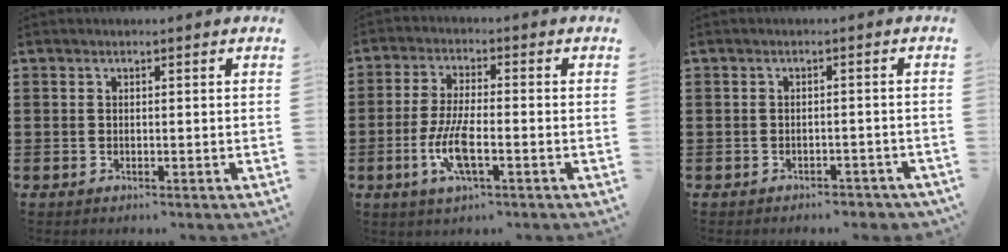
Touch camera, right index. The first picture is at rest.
{"total": 6.9, "force": [-2.3, 1.8, 6.2], "torque": [-0.136, -0.012, -0.046]}
{"total": 1.7, "force": [-1.6, 0.3, 0.2], "torque": [-0.012, -0.003, -0.034]}